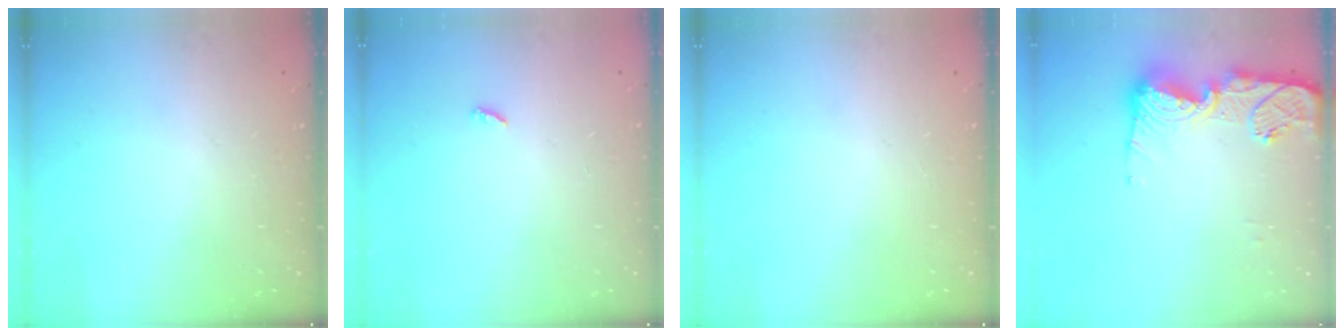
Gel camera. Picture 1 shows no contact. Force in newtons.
{"total": 2.3, "press": 2.3, "slide": 0.2}
{"total": 0.0}
{"total": 14.0, "press": 13.9, "slide": 1.5}